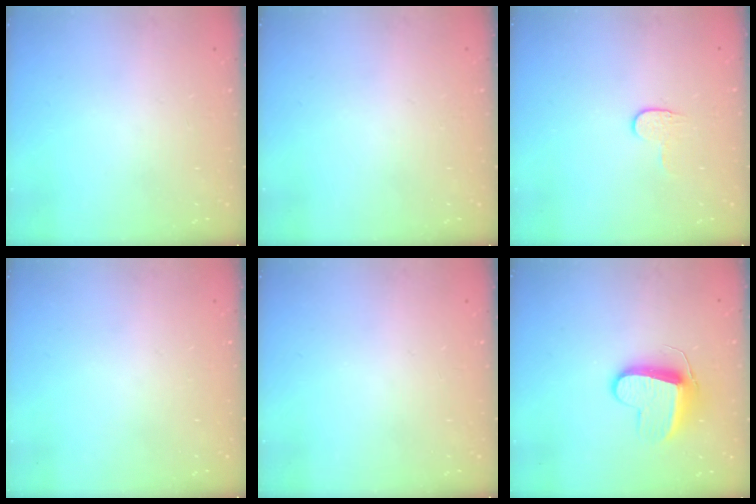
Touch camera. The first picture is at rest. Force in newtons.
{"total": 0.0}
{"total": 3.8, "press": 3.8, "slide": 0.4}
{"total": 0.0}
{"total": 0.0}
{"total": 9.4, "press": 9.4, "slide": 0.2}